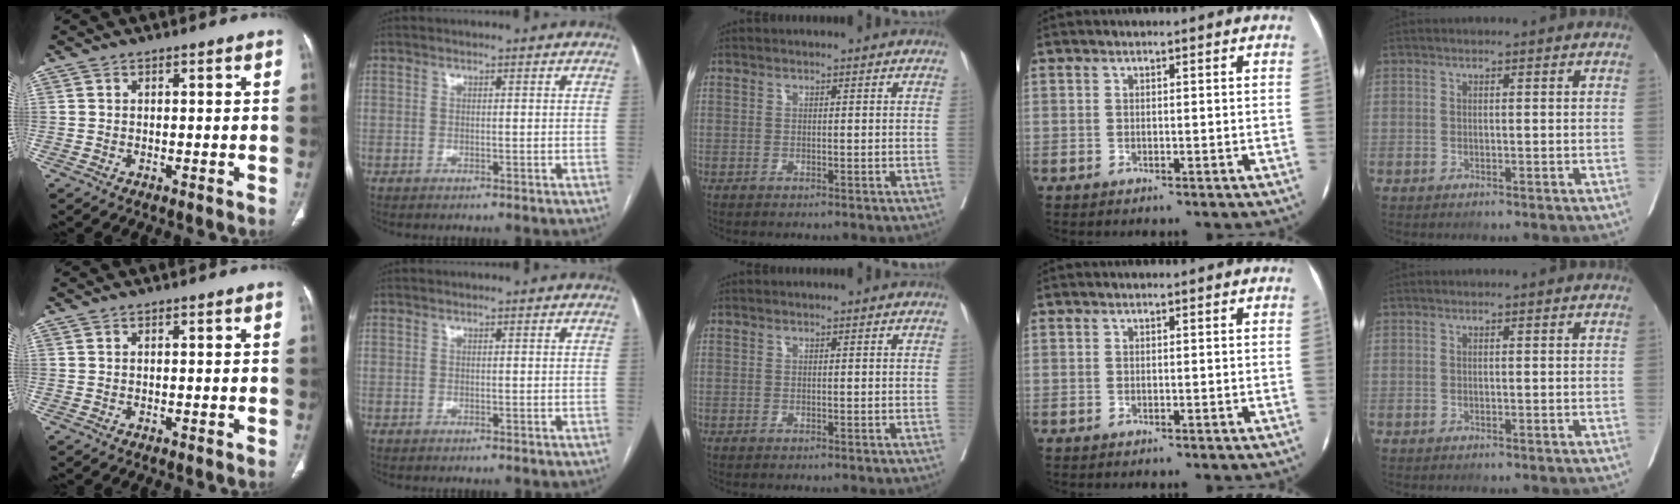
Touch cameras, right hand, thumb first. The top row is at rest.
{}